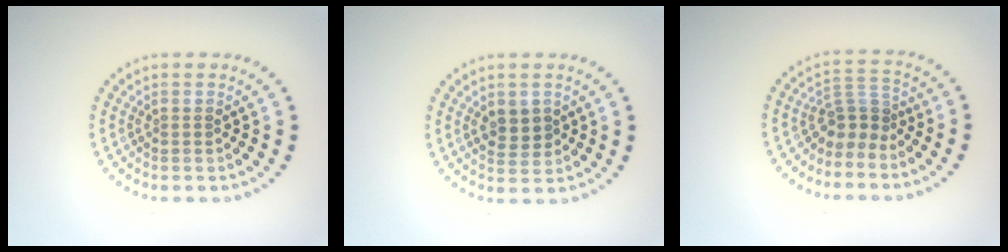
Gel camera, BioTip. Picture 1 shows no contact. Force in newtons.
{"total": 2.4, "press": 2.4, "slide": 0.6}
{"total": 2.7, "press": 1.7, "slide": 2.0}